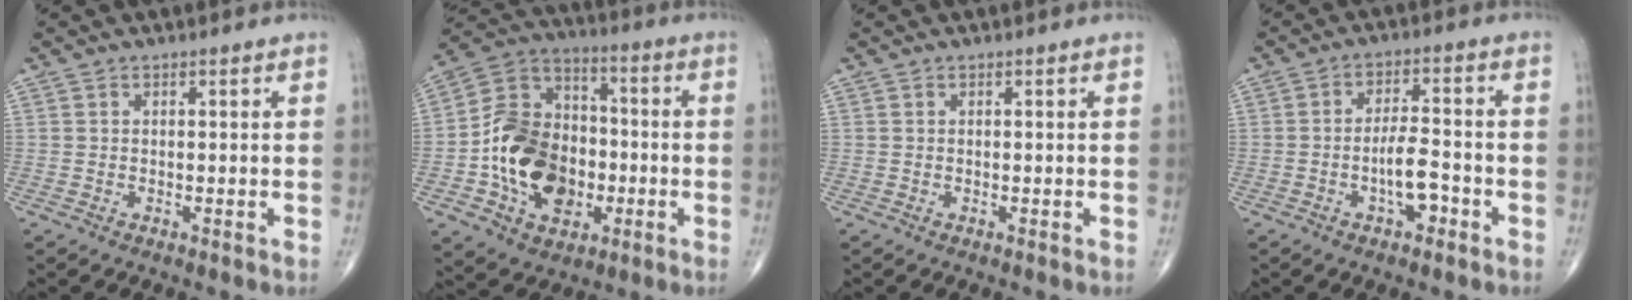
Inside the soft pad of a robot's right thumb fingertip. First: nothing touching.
{"total": 19.1, "force": [-4.1, 13.9, 12.5], "torque": [-0.176, 0.035, -0.069]}
{"total": 0.0}
{"total": 6.2, "force": [-2.5, 2.4, 5.1], "torque": [-0.084, 0.023, -0.042]}